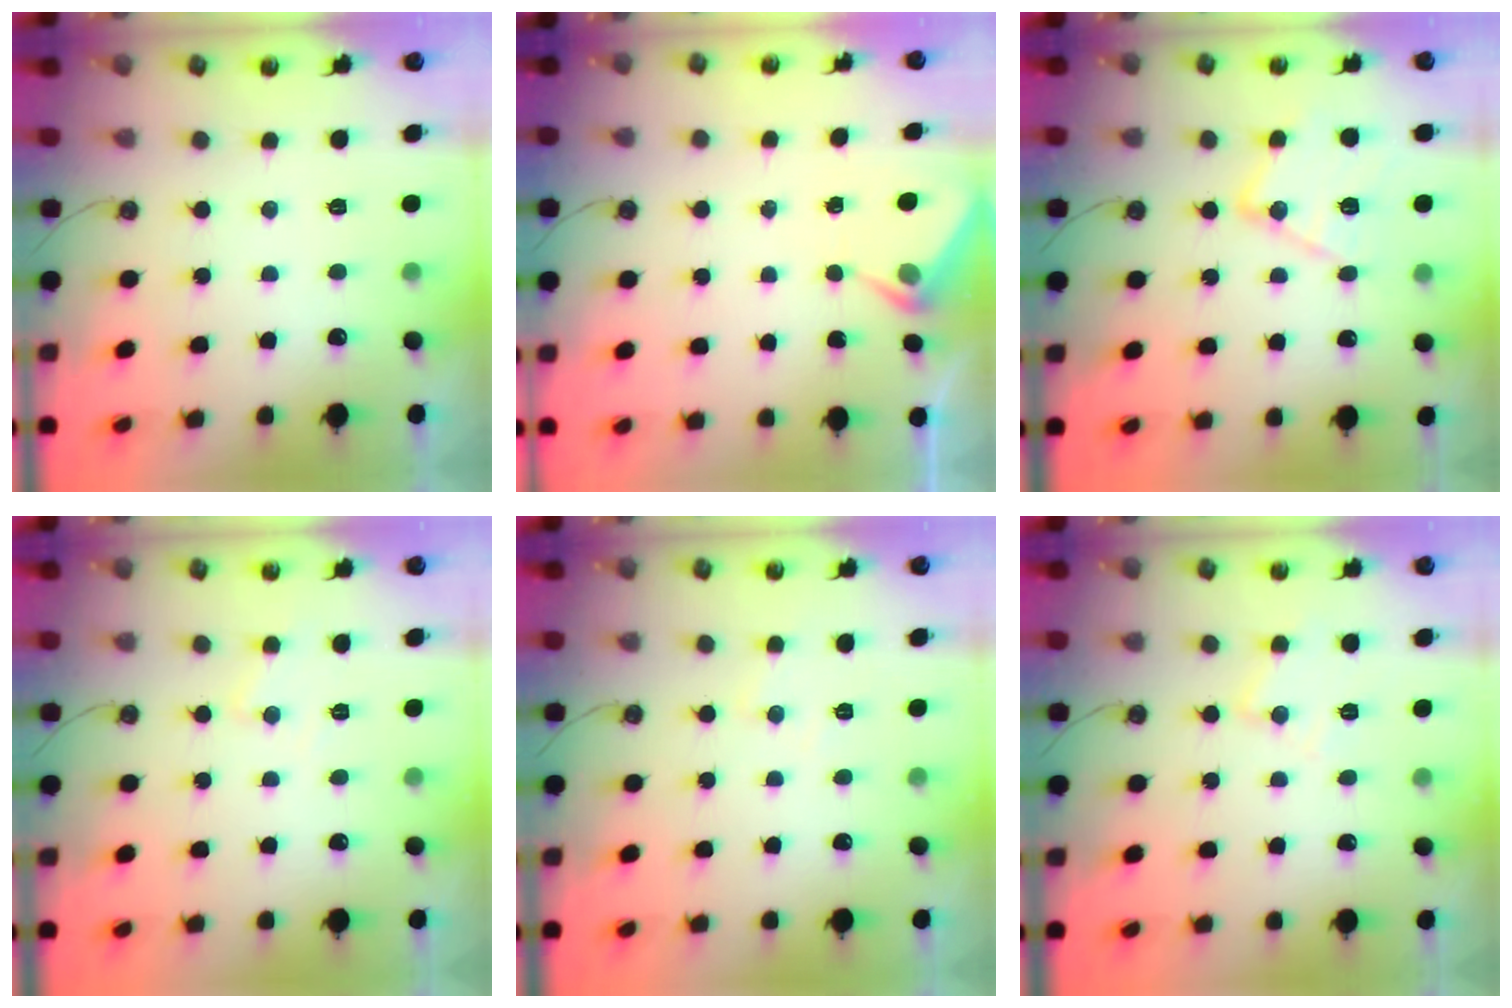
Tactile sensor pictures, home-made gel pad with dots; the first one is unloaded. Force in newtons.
{"total": 4.1, "press": 4.1, "slide": 0.5}
{"total": 14.5, "press": 14.5, "slide": 0.7}
{"total": 5.1, "press": 5.0, "slide": 0.7}
{"total": 5.1, "press": 5.0, "slide": 0.8}
{"total": 8.1, "press": 8.1, "slide": 0.7}